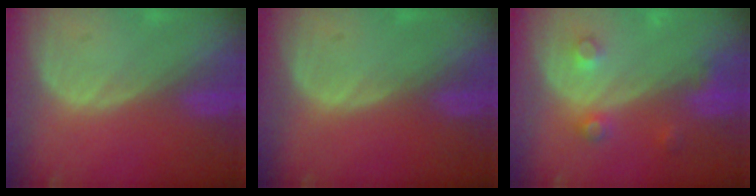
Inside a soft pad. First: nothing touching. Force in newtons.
{"total": 0.0}
{"total": 3.8, "press": 3.5, "slide": 1.6}